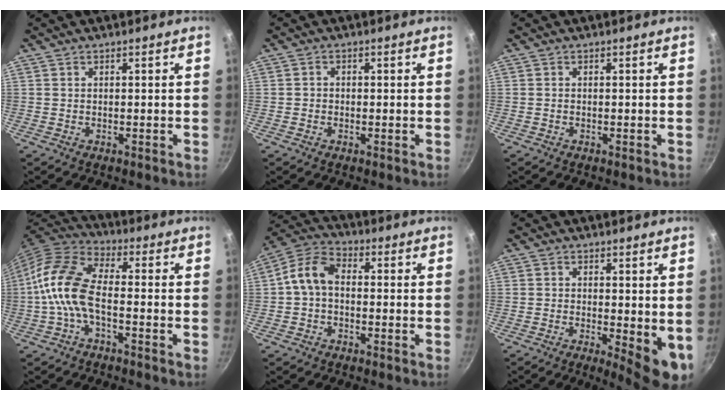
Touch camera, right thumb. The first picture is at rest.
{"total": 1.0, "force": [-0.3, 0.9, 0.4], "torque": [-0.006, 0.003, -0.008]}
{"total": 0.0}
{"total": 11.0, "force": [-2.4, 5.1, 9.4], "torque": [-0.195, 0.033, -0.067]}
{"total": 7.3, "force": [-0.5, 5.1, 5.3], "torque": [-0.099, 0.030, -0.026]}
{"total": 7.7, "force": [-0.6, 2.7, 7.2], "torque": [-0.083, -0.012, -0.004]}